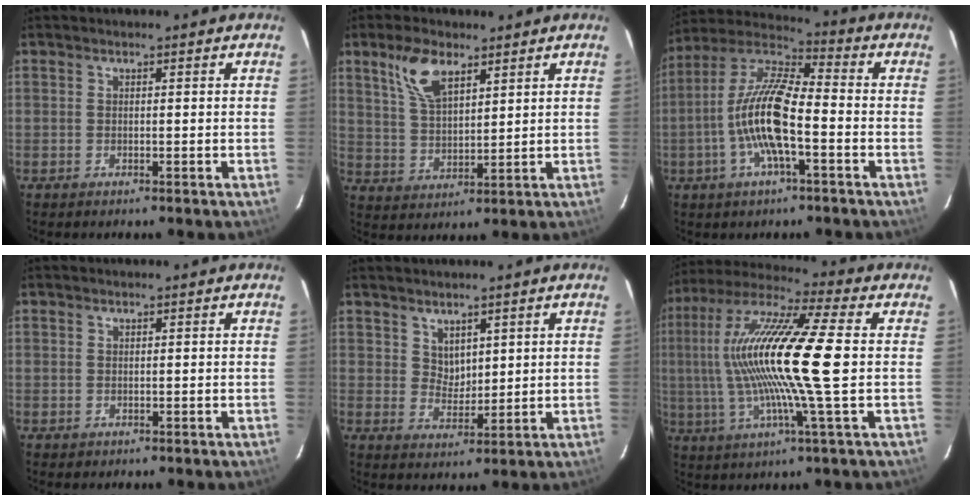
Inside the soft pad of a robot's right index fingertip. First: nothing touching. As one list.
[{"total": 8.6, "force": [5.2, 3.9, 5.7], "torque": [-0.112, 0.012, 0.106]}, {"total": 14.0, "force": [-3.7, 3.6, 13.0], "torque": [-0.258, 0.001, -0.077]}, {"total": 0.7, "force": [0.2, 0.7, -0.1], "torque": [0.005, 0.003, 0.003]}, {"total": 3.8, "force": [2.6, 2.5, 1.2], "torque": [-0.012, 0.002, 0.054]}, {"total": 20.0, "force": [0.6, 0.5, 20.0], "torque": [-0.380, 0.006, -0.001]}]